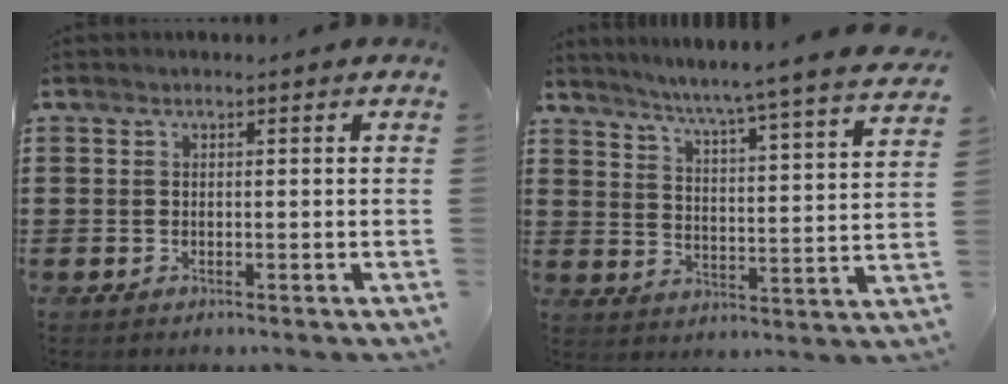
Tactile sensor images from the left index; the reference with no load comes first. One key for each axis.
{"total": 5.1, "fx": 4.4, "fy": -1.7, "fz": 2.1, "tx": -0.060, "ty": -0.049, "tz": 0.063}